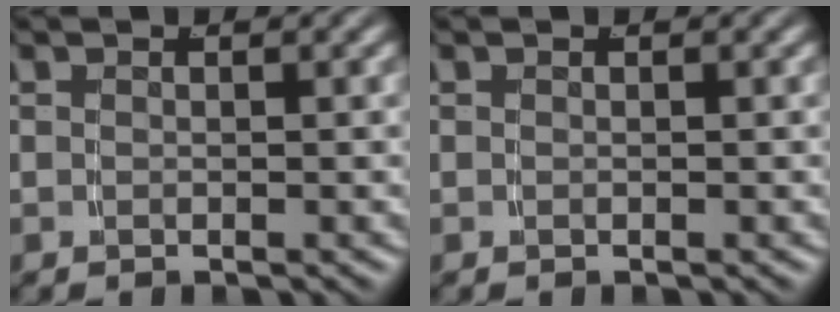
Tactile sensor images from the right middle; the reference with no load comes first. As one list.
[{"total": 0.0}]